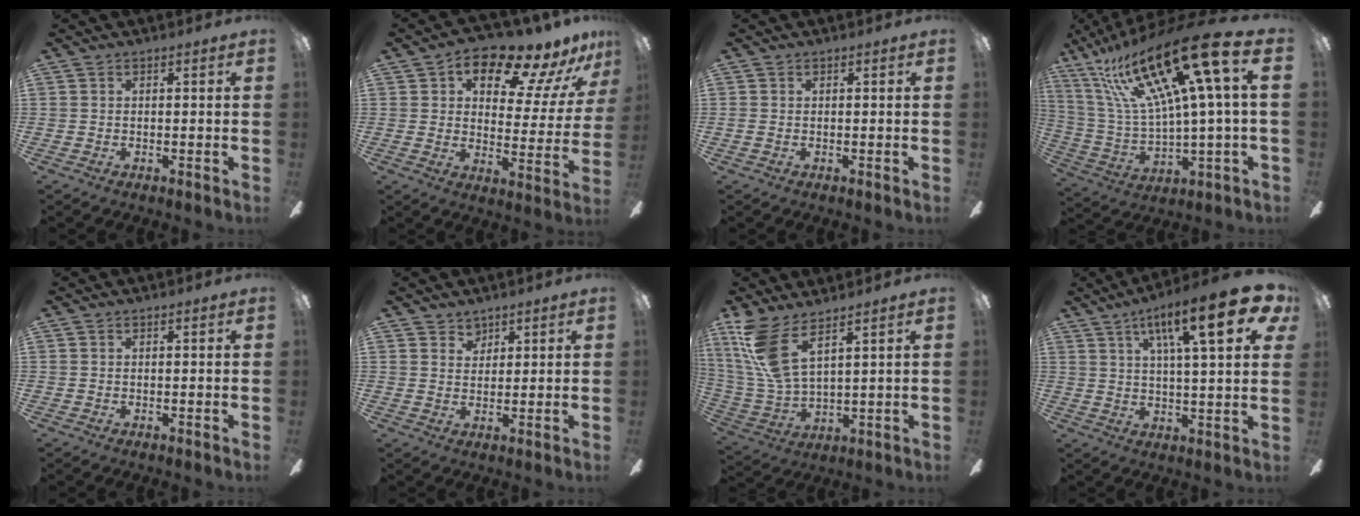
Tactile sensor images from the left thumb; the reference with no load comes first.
{"total": 15.7, "force": [11.9, 6.0, 8.3], "torque": [-0.135, -0.076, 0.200]}
{"total": 0.6, "force": [-0.1, 0.4, 0.4], "torque": [-0.009, 0.003, -0.003]}
{"total": 29.0, "force": [14.1, 7.6, 24.1], "torque": [-0.477, -0.090, 0.223]}
{"total": 0.0}
{"total": 3.1, "force": [2.5, 1.9, 0.1], "torque": [0.008, -0.011, 0.045]}
{"total": 12.7, "force": [7.3, 4.2, 9.5], "torque": [-0.214, -0.037, 0.135]}
{"total": 18.7, "force": [9.1, 4.2, 15.8], "torque": [-0.245, -0.033, 0.129]}